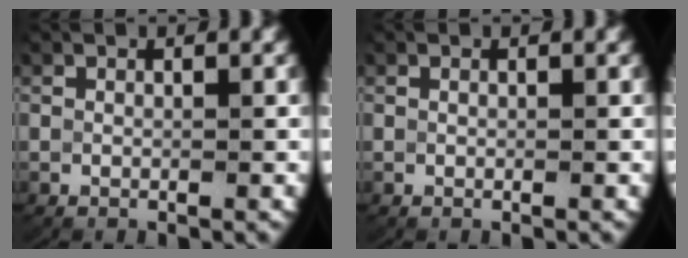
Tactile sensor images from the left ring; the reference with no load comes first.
{"total": 0.0}